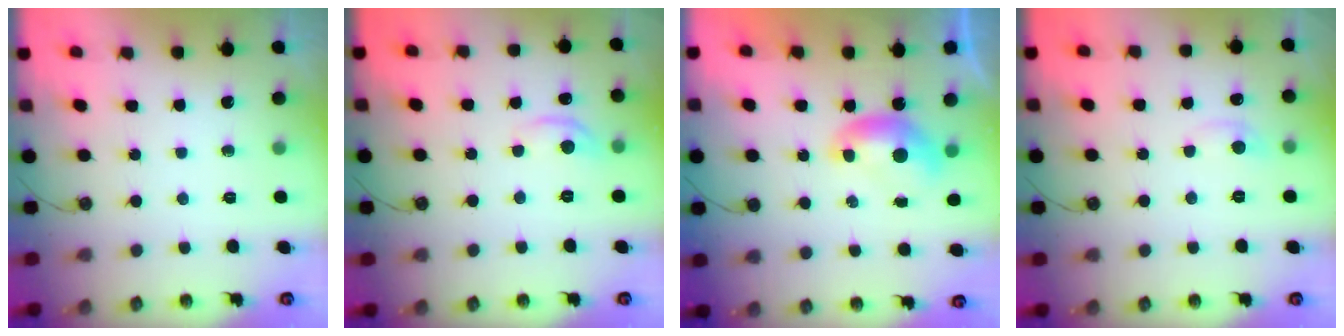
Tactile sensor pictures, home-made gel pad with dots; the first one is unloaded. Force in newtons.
{"total": 2.8, "press": 2.7, "slide": 0.5}
{"total": 0.0}
{"total": 0.8, "press": 0.3, "slide": 0.7}